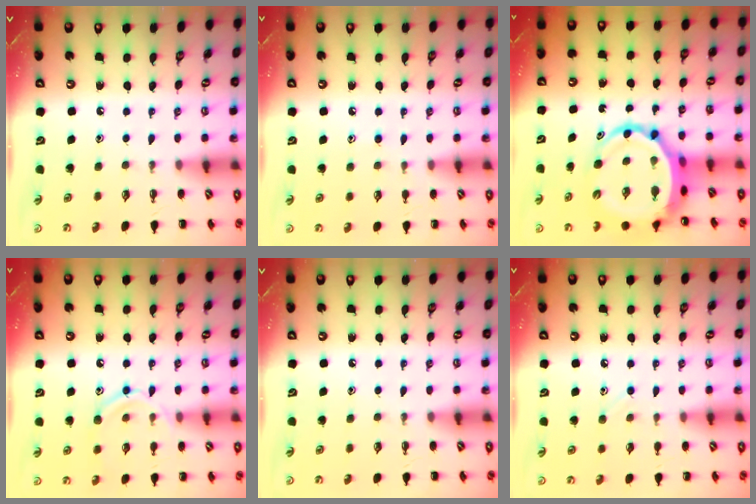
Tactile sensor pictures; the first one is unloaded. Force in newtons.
{"total": 6.2, "press": 5.9, "slide": 2.1}
{"total": 9.0, "press": 8.6, "slide": 2.7}
{"total": 11.0, "press": 10.8, "slide": 1.5}
{"total": 0.0}
{"total": 5.9, "press": 5.5, "slide": 2.1}